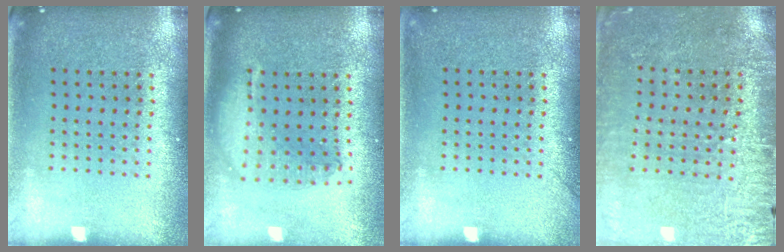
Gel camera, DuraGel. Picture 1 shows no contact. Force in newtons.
{"total": 1.8, "press": 1.6, "slide": 1.0}
{"total": 0.7, "press": 0.7, "slide": 0.1}
{"total": 3.0, "press": 2.9, "slide": 0.6}